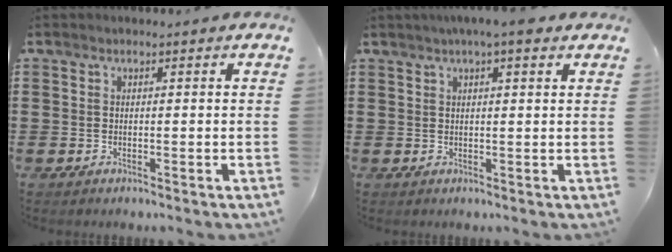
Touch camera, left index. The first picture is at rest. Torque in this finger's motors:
{"motor_torque": [1.11, -1.03, 0.40, 0.10]}